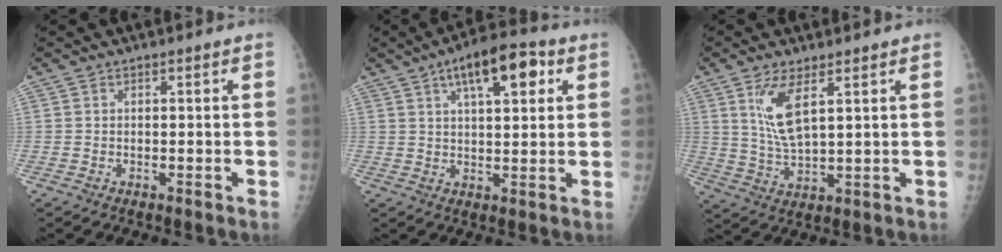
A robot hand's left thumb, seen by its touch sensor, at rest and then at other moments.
{"total": 11.6, "force": [5.2, 4.4, 9.4], "torque": [-0.123, 0.000, 0.077]}
{"total": 7.9, "force": [3.5, 2.5, 6.7], "torque": [-0.130, -0.024, 0.078]}